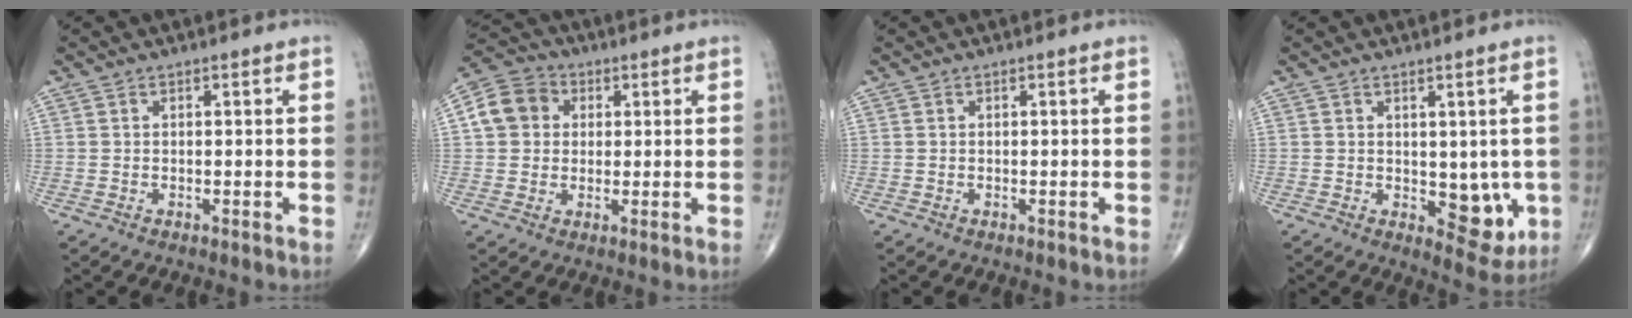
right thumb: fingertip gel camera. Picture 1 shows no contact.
{"total": 8.5, "force": [1.7, 7.4, 4.0], "torque": [-0.059, 0.013, 0.018]}
{"total": 0.0}
{"total": 7.2, "force": [-0.8, 4.3, 5.7], "torque": [-0.034, -0.013, 0.002]}